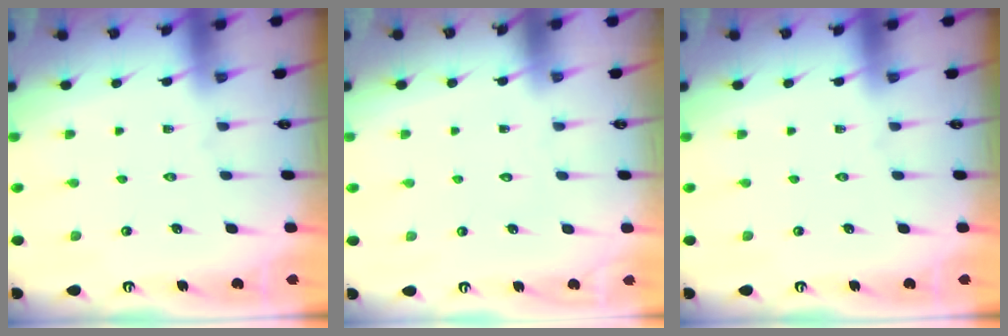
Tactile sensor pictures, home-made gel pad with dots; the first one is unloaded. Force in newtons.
{"total": 1.6, "press": 1.5, "slide": 0.1}
{"total": 0.0}